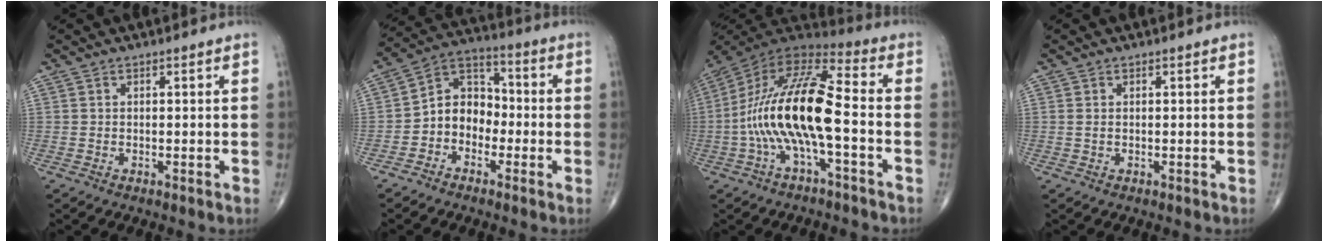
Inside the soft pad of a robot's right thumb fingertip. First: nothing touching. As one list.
[{"total": 9.1, "force": [-2.4, 7.2, 5.0], "torque": [-0.052, 0.043, -0.061]}, {"total": 18.7, "force": [-3.1, 5.7, 17.5], "torque": [-0.353, 0.046, -0.064]}, {"total": 0.8, "force": [0.1, 0.5, 0.6], "torque": [-0.016, 0.004, 0.004]}]